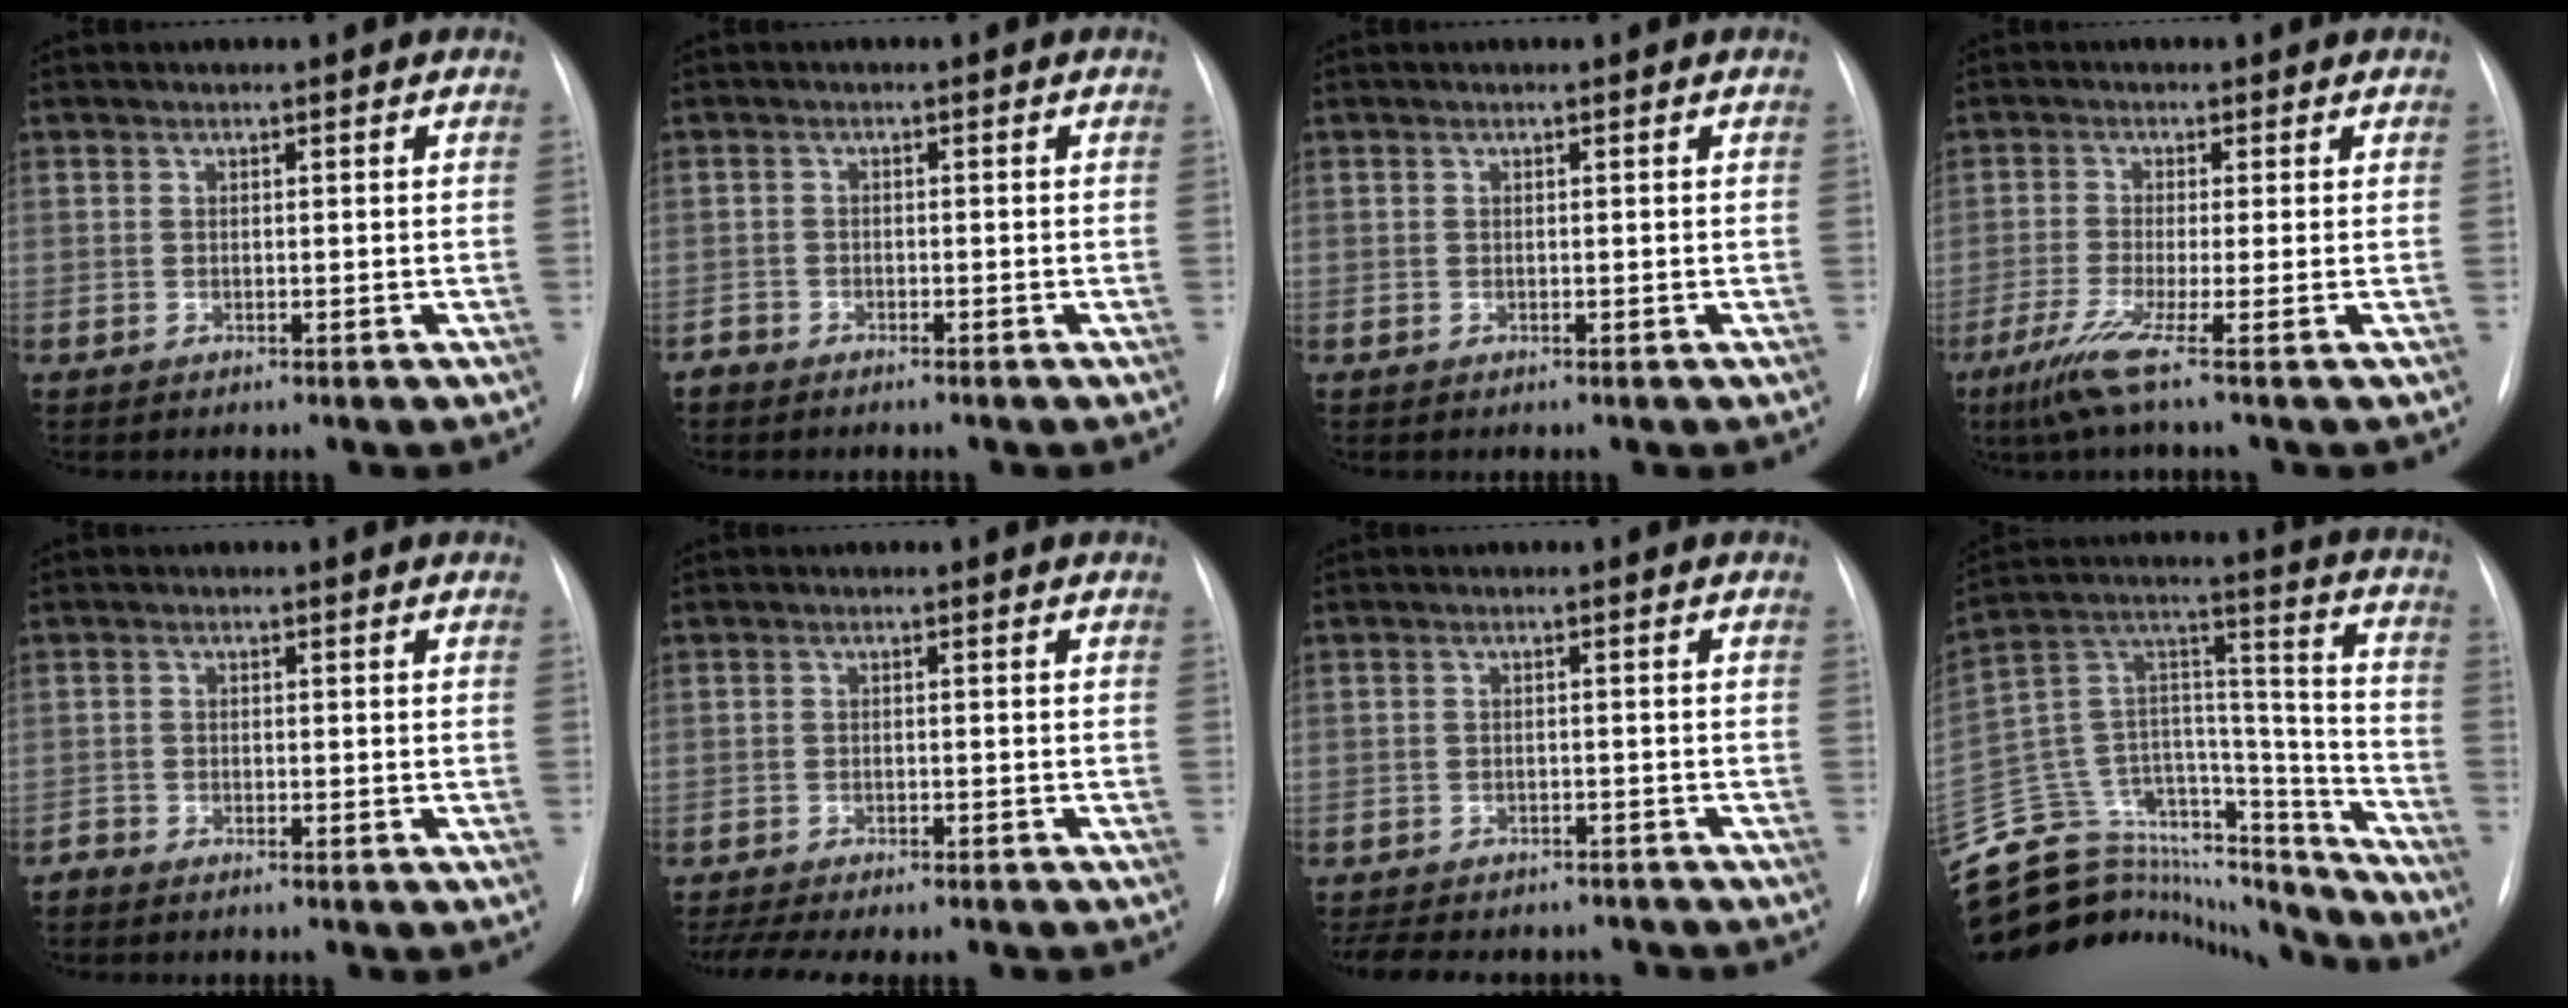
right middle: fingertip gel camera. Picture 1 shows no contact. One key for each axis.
{"total": 1.4, "fx": -1.4, "fy": 0.4, "fz": -0.1, "tx": -0.001, "ty": -0.001, "tz": -0.027}
{"total": 0.0}
{"total": 5.1, "fx": -3.0, "fy": -1.2, "fz": 4.0, "tx": -0.084, "ty": -0.020, "tz": -0.066}
{"total": 1.3, "fx": -1.3, "fy": 0.0, "fz": 0.0, "tx": -0.002, "ty": -0.003, "tz": -0.024}
{"total": 10.9, "fx": -9.4, "fy": 2.4, "fz": 4.9, "tx": -0.077, "ty": -0.001, "tz": -0.128}
{"total": 13.3, "fx": -11.6, "fy": 5.2, "fz": 4.2, "tx": -0.089, "ty": 0.008, "tz": -0.141}
{"total": 30.5, "fx": -27.9, "fy": 8.6, "fz": 8.6, "tx": -0.157, "ty": 0.042, "tz": -0.426}